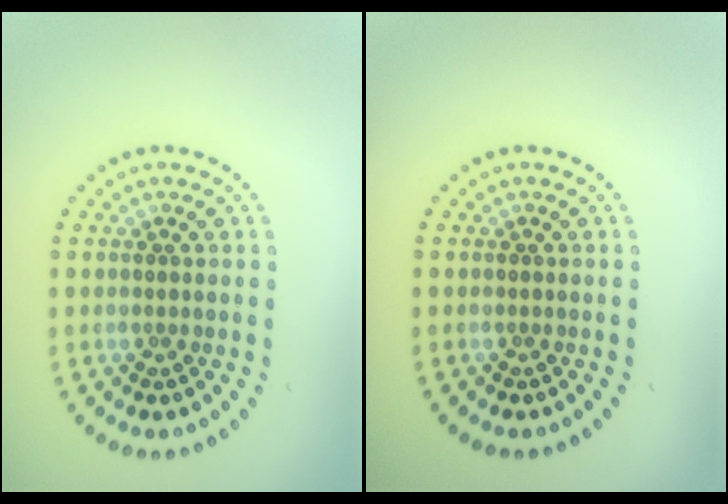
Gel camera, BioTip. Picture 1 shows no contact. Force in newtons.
{"total": 0.0}